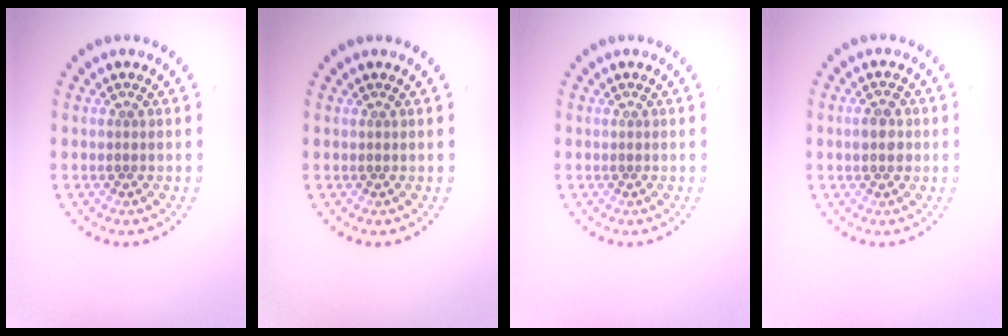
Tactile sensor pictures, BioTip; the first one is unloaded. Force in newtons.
{"total": 0.0}
{"total": 0.0}
{"total": 2.0, "press": 2.0, "slide": 0.0}